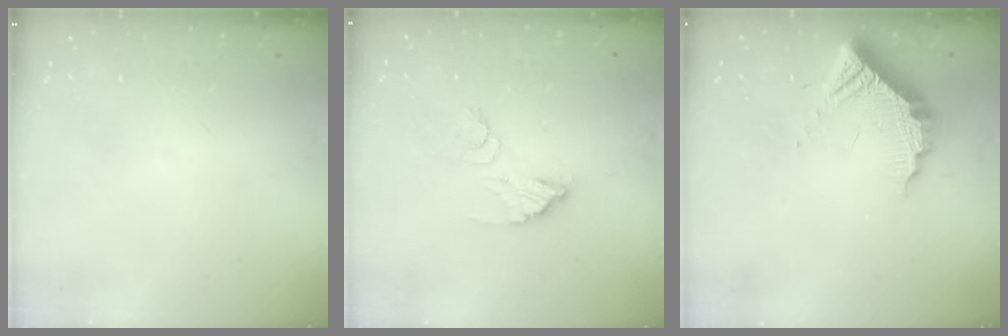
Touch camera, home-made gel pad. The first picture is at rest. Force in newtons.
{"total": 6.3, "press": 6.3, "slide": 0.4}
{"total": 11.1, "press": 11.0, "slide": 1.0}